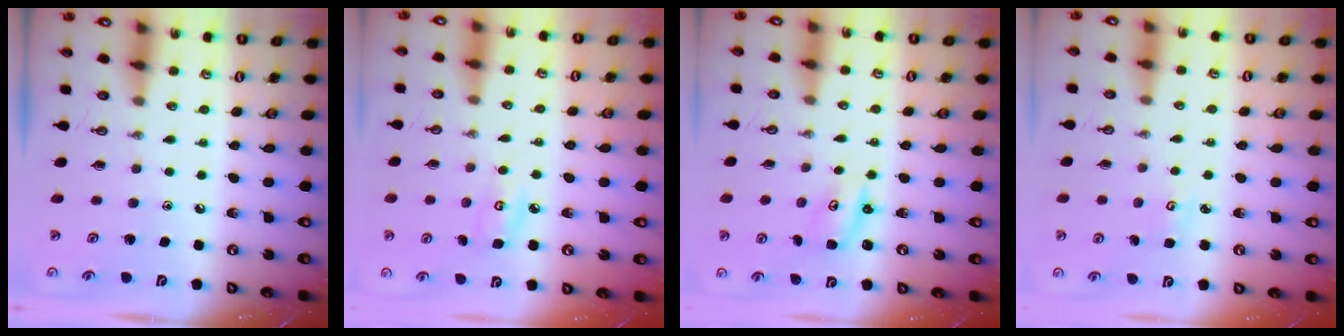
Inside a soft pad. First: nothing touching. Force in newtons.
{"total": 6.8, "press": 6.8, "slide": 0.7}
{"total": 2.6, "press": 2.6, "slide": 0.2}
{"total": 2.7, "press": 2.7, "slide": 0.3}